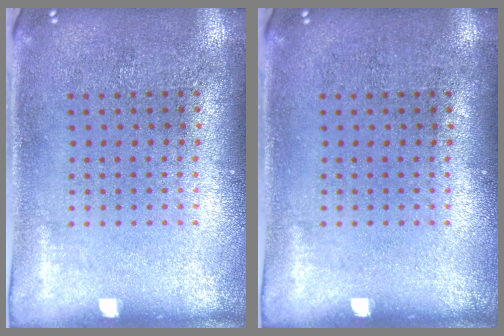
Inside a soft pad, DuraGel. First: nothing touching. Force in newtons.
{"total": 0.0}